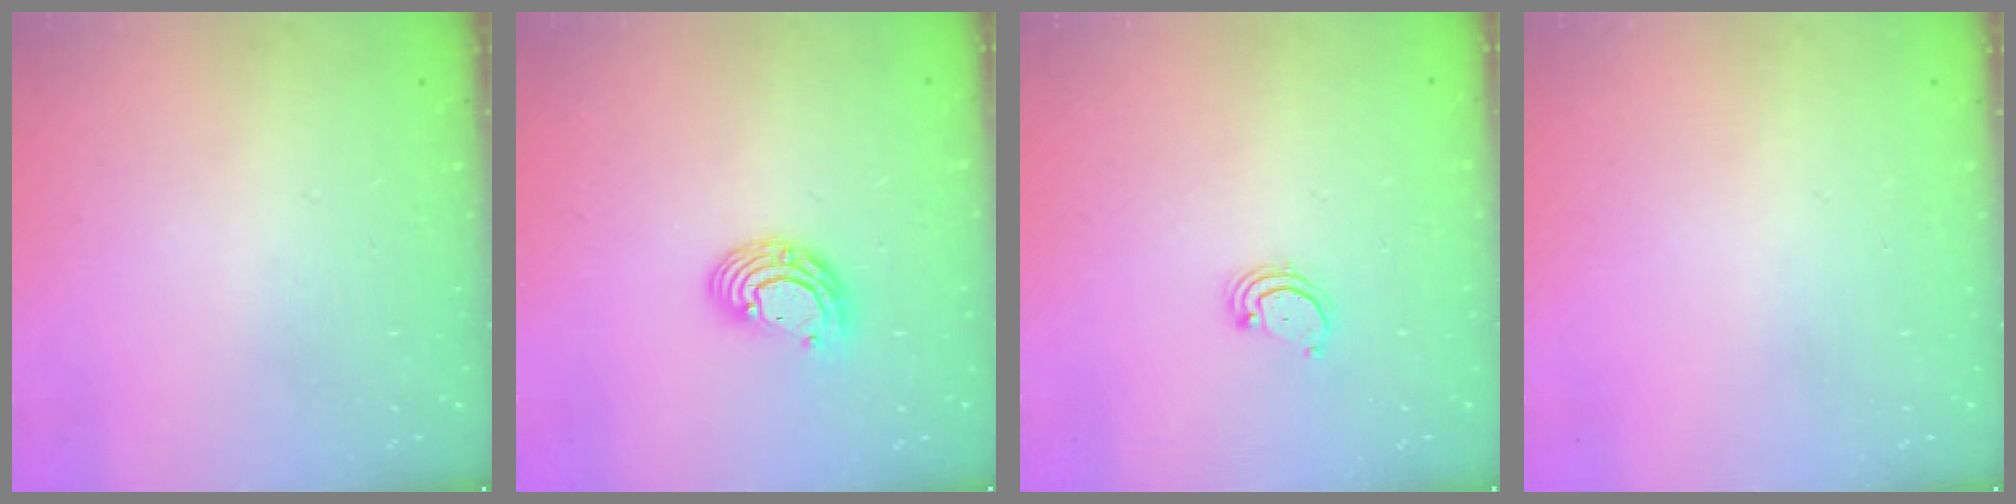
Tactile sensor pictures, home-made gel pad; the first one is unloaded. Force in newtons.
{"total": 8.4, "press": 8.3, "slide": 1.5}
{"total": 2.8, "press": 2.8, "slide": 0.3}
{"total": 0.0}